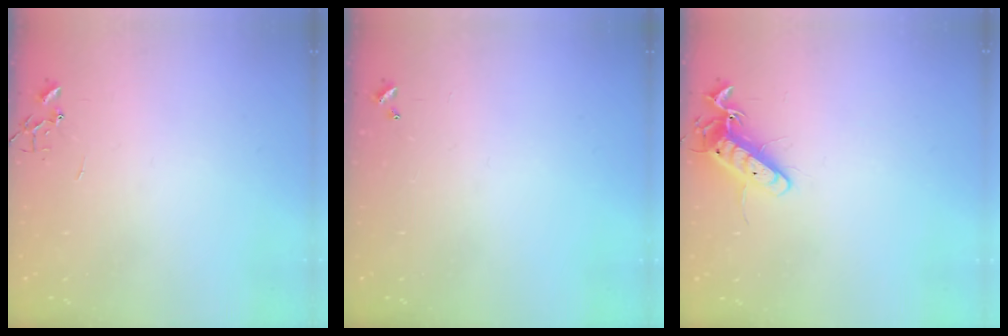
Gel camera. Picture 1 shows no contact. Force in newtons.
{"total": 0.0}
{"total": 12.4, "press": 12.4, "slide": 0.9}